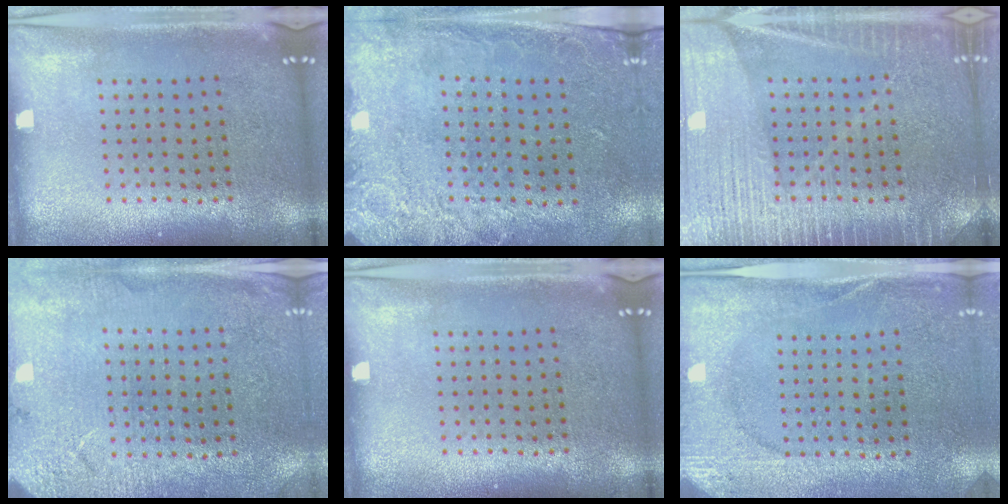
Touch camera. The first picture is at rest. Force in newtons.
{"total": 2.7, "press": 2.0, "slide": 1.8}
{"total": 5.6, "press": 5.5, "slide": 0.9}
{"total": 2.5, "press": 2.5, "slide": 0.2}
{"total": 0.0}
{"total": 2.6, "press": 2.5, "slide": 0.7}